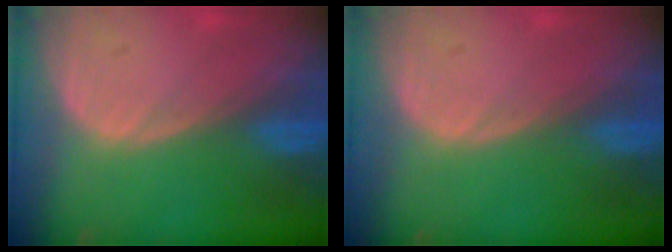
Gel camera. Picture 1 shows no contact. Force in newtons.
{"total": 0.0}